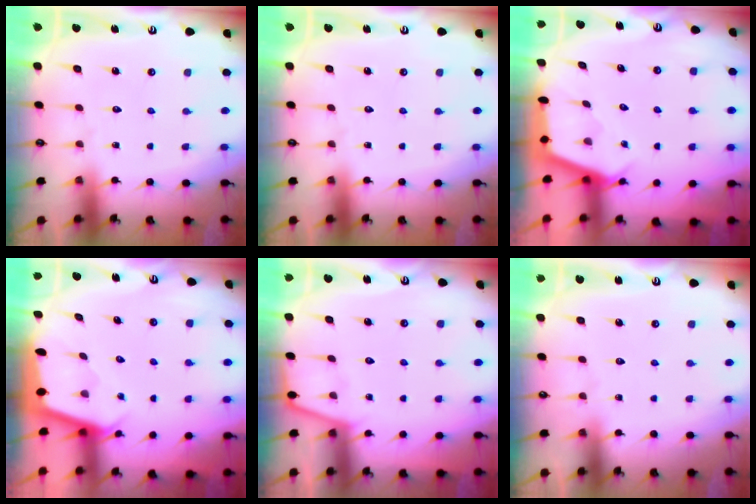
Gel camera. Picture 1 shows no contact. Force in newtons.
{"total": 0.0}
{"total": 2.5, "press": 2.5, "slide": 0.3}
{"total": 2.0, "press": 1.9, "slide": 0.2}
{"total": 2.4, "press": 2.4, "slide": 0.4}
{"total": 2.4, "press": 2.3, "slide": 0.4}